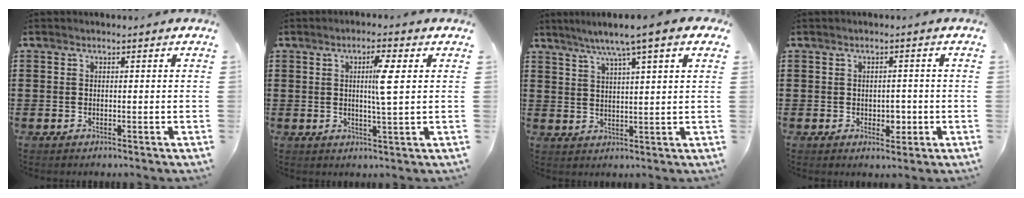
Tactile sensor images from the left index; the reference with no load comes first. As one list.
[{"total": 5.3, "force": [1.4, 0.4, 5.1], "torque": [-0.092, -0.002, 0.017]}, {"total": 6.1, "force": [4.4, 0.1, 4.3], "torque": [-0.095, -0.009, 0.072]}, {"total": 2.6, "force": [-0.5, 1.9, 1.8], "torque": [-0.028, 0.001, -0.013]}]